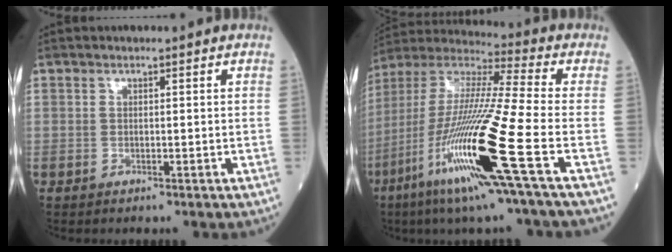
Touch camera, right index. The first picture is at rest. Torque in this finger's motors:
{"motor_torque": [2.14, 0.00, 1.05, 0.21]}